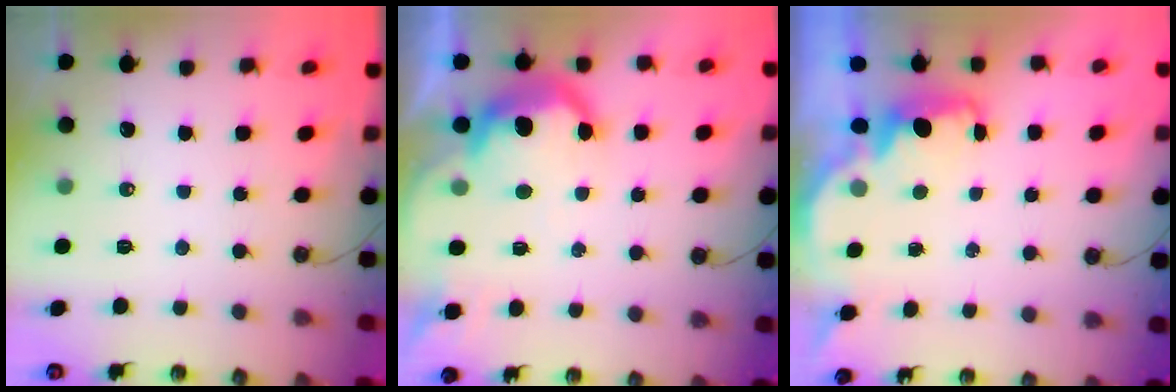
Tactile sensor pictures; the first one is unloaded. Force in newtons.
{"total": 12.1, "press": 12.0, "slide": 0.7}
{"total": 1.8, "press": 1.6, "slide": 0.7}